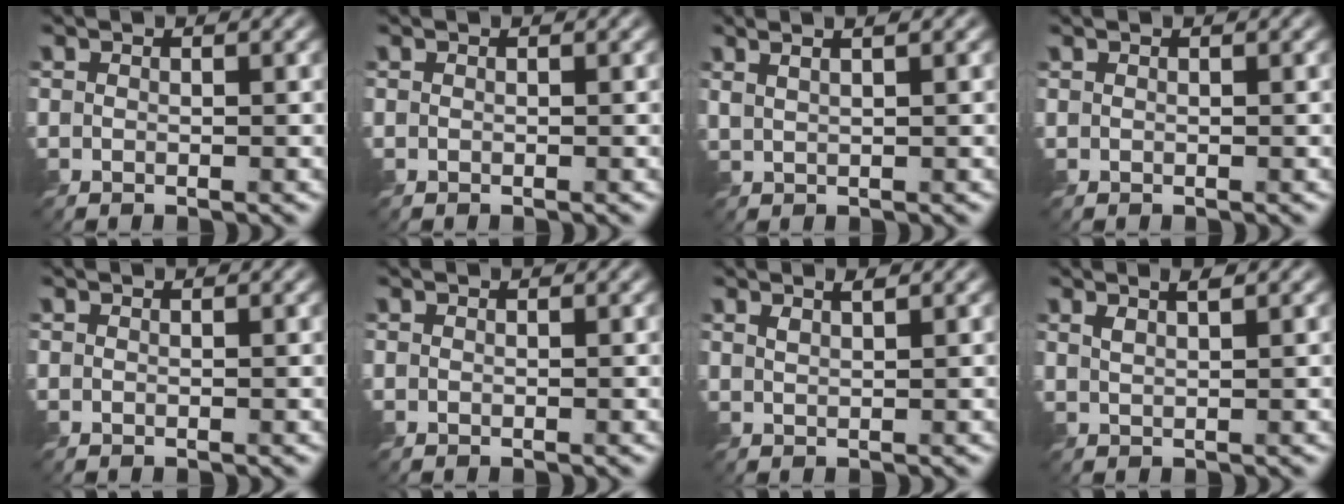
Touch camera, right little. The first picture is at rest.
{"total": 0.0}
{"total": 3.9, "force": [2.4, 1.6, 2.7], "torque": [-0.023, 0.018, 0.014]}
{"total": 0.0}
{"total": 0.0}
{"total": 0.0}
{"total": 1.2, "force": [0.8, 0.2, 0.8], "torque": [-0.015, 0.002, 0.013]}
{"total": 1.7, "force": [1.0, 0.4, 1.3], "torque": [-0.019, 0.002, 0.014]}